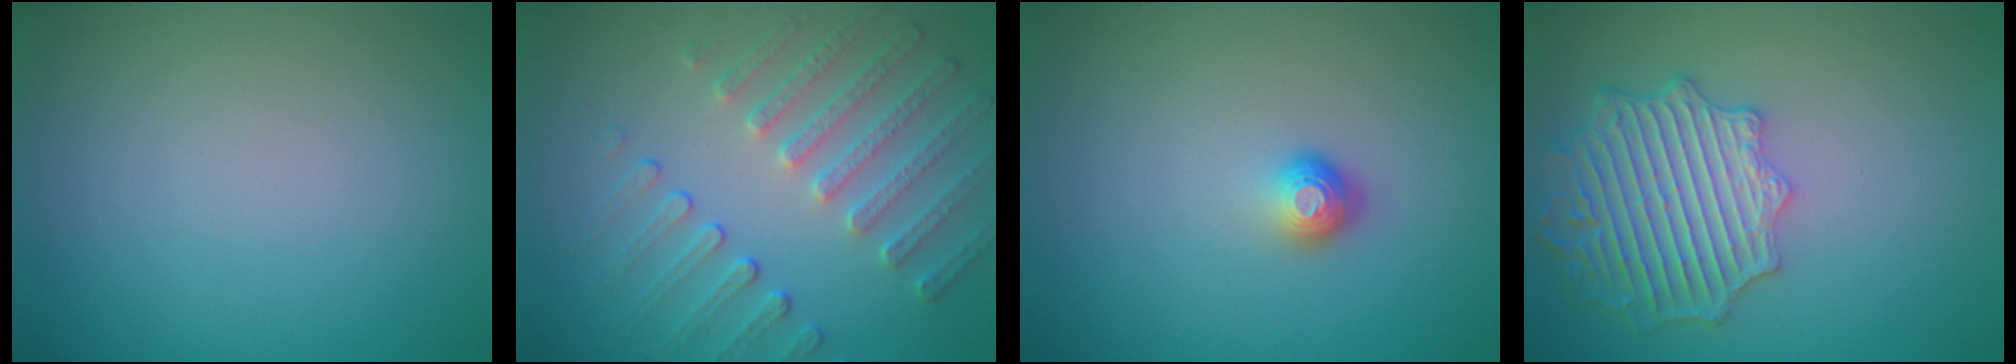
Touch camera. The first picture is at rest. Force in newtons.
{"total": 5.1, "press": 3.9, "slide": 3.4}
{"total": 1.7, "press": 1.2, "slide": 1.3}
{"total": 6.1, "press": 5.4, "slide": 2.9}